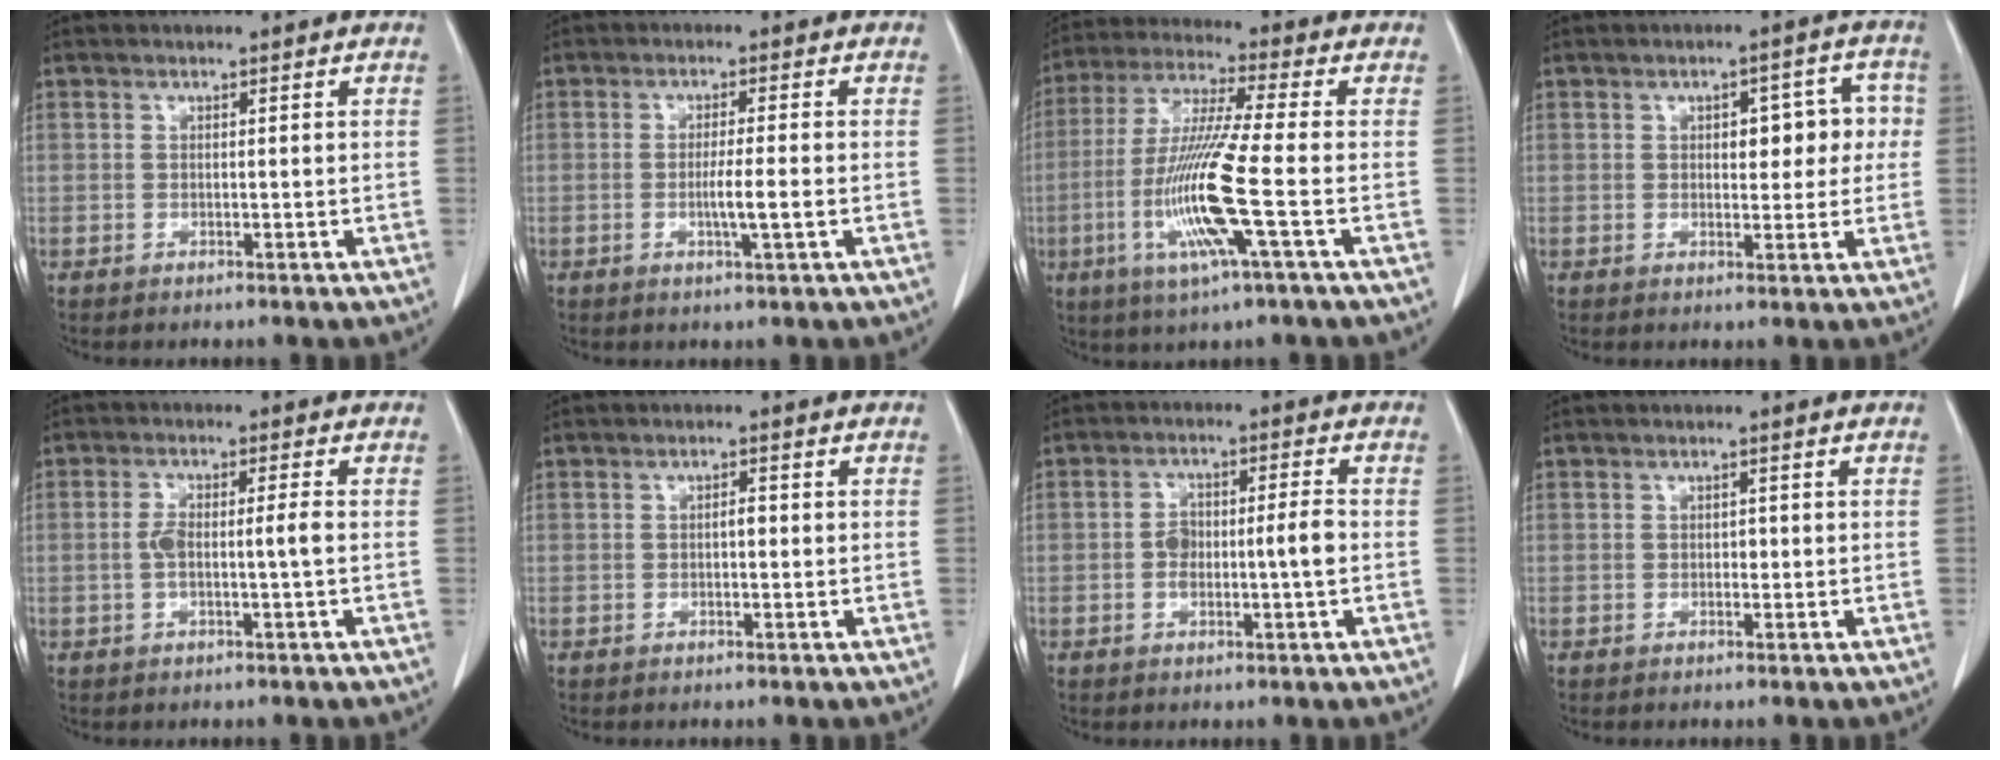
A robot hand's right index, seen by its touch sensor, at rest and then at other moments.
{"total": 3.7, "force": [-0.8, -0.3, 3.6], "torque": [-0.065, -0.004, -0.013]}
{"total": 13.3, "force": [-3.4, -0.5, 12.8], "torque": [-0.268, -0.015, -0.073]}
{"total": 6.5, "force": [1.0, 3.1, 5.6], "torque": [-0.059, 0.027, 0.014]}
{"total": 3.9, "force": [-0.4, 0.5, 3.8], "torque": [-0.078, 0.013, -0.001]}
{"total": 1.2, "force": [-0.1, 0.4, 1.1], "torque": [-0.016, 0.003, -0.002]}
{"total": 5.6, "force": [-0.7, 1.5, 5.4], "torque": [-0.103, 0.015, -0.007]}
{"total": 0.7, "force": [-0.1, 0.5, 0.5], "torque": [-0.003, 0.002, -0.002]}